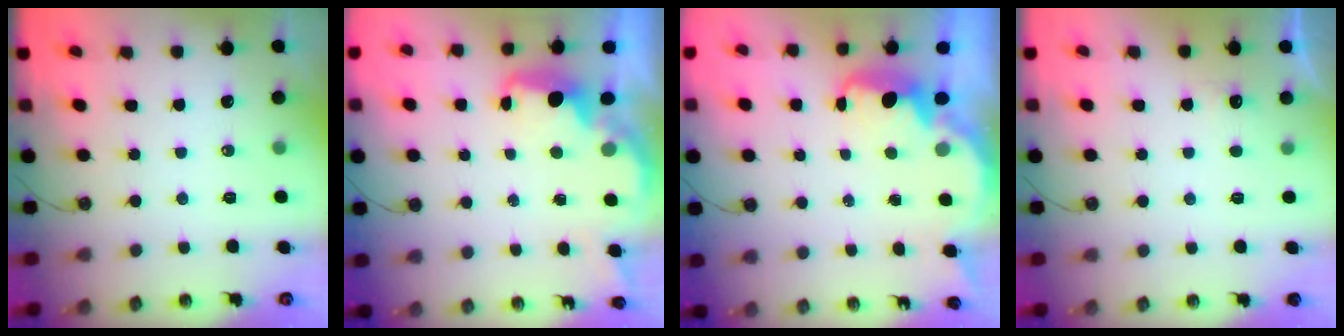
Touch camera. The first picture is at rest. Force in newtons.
{"total": 3.0, "press": 3.0, "slide": 0.7}
{"total": 2.8, "press": 2.8, "slide": 0.4}
{"total": 4.1, "press": 3.9, "slide": 1.1}